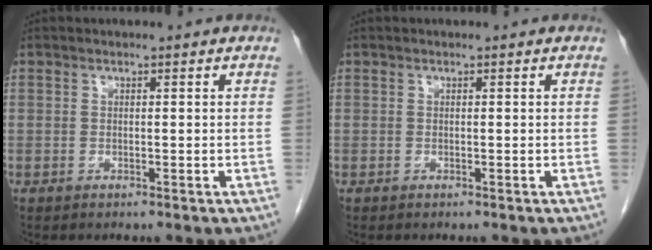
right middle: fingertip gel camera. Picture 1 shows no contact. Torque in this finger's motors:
{"motor_torque": [-0.15, -0.38, -0.02, 0.01]}